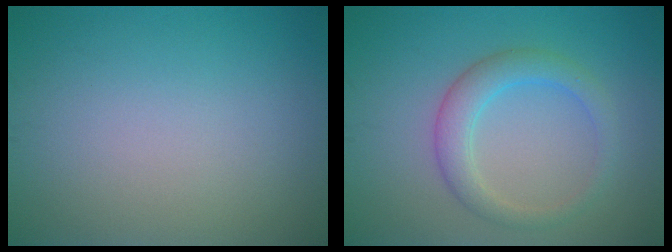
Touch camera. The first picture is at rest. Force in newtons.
{"total": 3.3, "press": 3.3, "slide": 0.1}